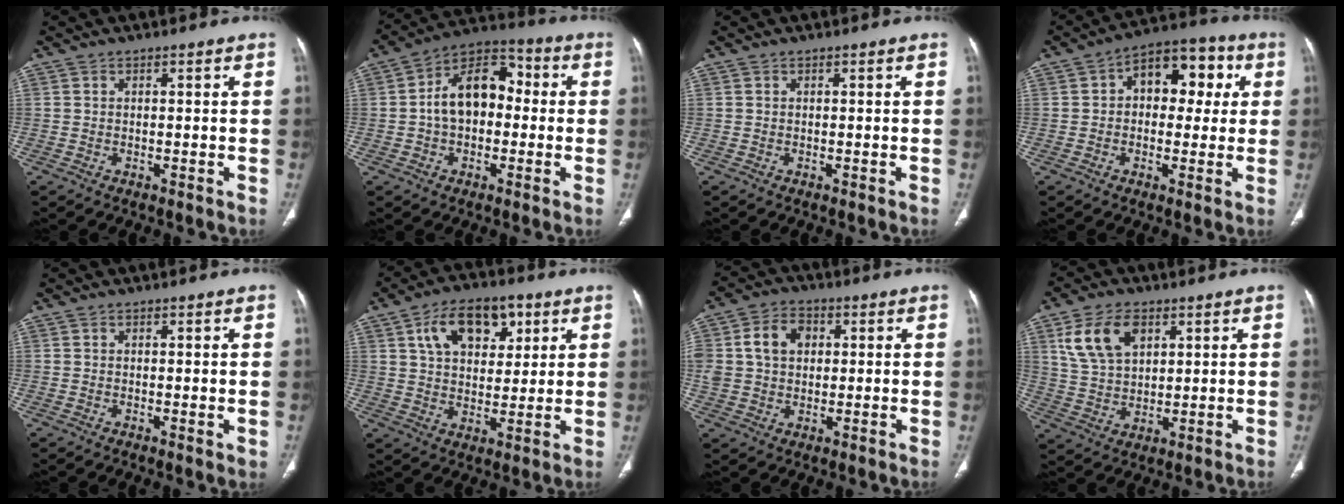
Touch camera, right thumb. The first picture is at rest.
{"total": 12.8, "force": [0.1, 8.7, 9.4], "torque": [-0.130, 0.038, -0.013]}
{"total": 0.0}
{"total": 12.1, "force": [2.5, 8.0, 8.6], "torque": [-0.069, 0.028, 0.026]}
{"total": 1.0, "force": [0.1, 0.3, 0.9], "torque": [-0.019, -0.006, 0.001]}
{"total": 13.3, "force": [5.7, 8.1, 8.8], "torque": [-0.107, -0.009, 0.096]}
{"total": 10.6, "force": [2.2, 8.2, 6.3], "torque": [-0.114, 0.009, 0.042]}
{"total": 10.6, "force": [4.6, 6.5, 6.9], "torque": [-0.117, -0.009, 0.095]}